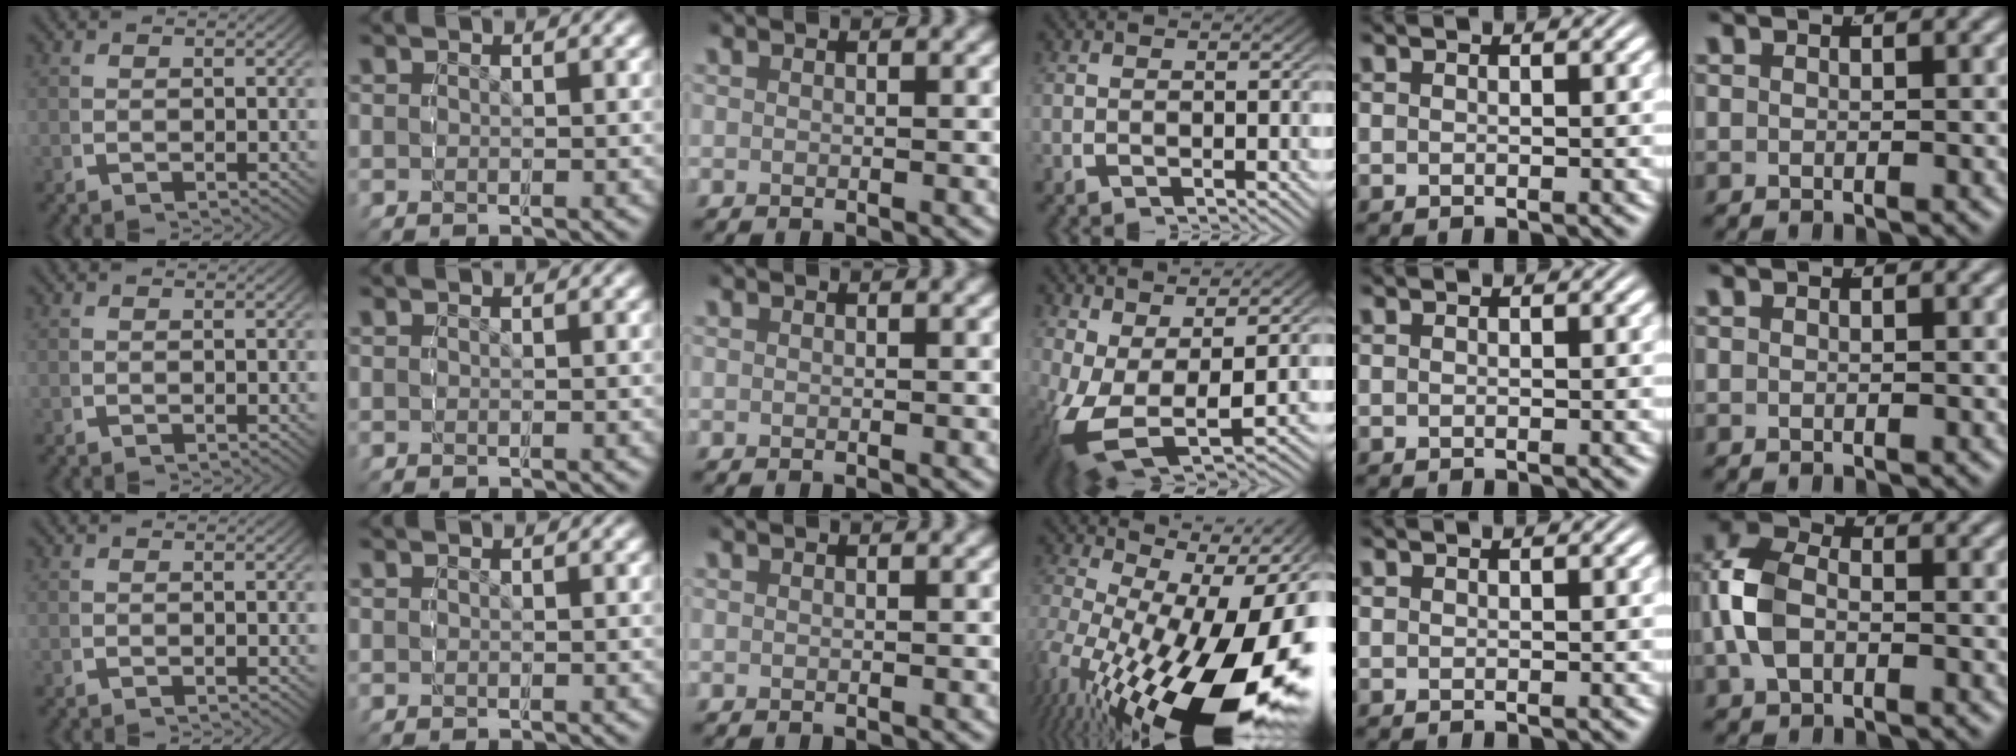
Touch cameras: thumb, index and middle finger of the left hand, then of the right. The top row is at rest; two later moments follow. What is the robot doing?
{"motion": "grasp_and_lifting", "object": "button"}